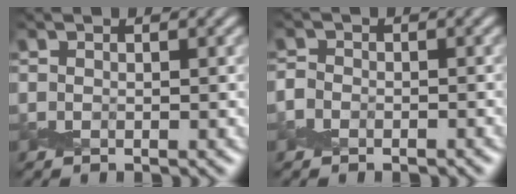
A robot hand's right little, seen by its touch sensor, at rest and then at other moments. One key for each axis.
{"total": 1.7, "fx": -1.1, "fy": 1.2, "fz": 0.4, "tx": 0.000, "ty": 0.003, "tz": -0.026}